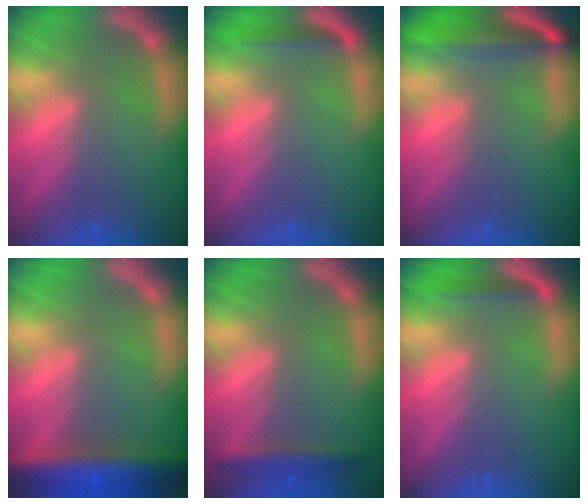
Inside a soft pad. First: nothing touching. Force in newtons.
{"total": 1.9}
{"total": 6.6}
{"total": 9.6}
{"total": 2.9}
{"total": 1.9}